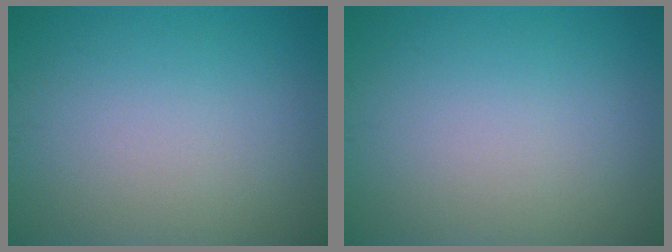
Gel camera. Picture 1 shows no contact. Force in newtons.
{"total": 0.0}